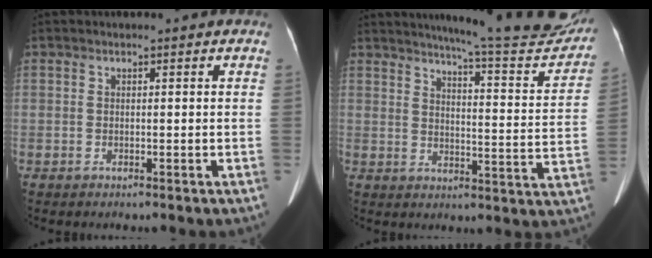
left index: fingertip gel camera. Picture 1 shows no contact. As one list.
[{"total": 19.7, "force": [18.2, 1.0, 7.4], "torque": [-0.099, -0.075, 0.215]}]